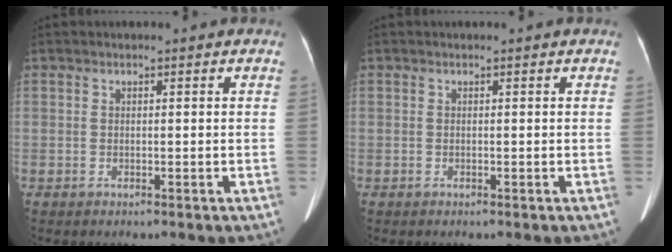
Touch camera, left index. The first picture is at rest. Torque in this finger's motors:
{"motor_torque": [0.00, 0.04, 0.00, 0.00]}